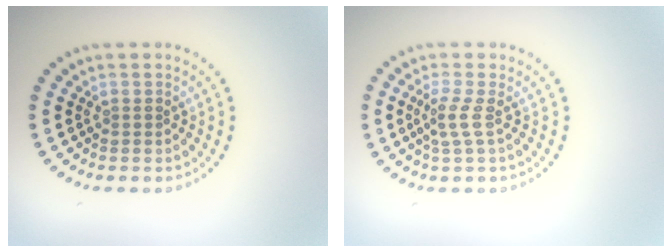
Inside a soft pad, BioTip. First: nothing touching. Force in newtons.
{"total": 1.8, "press": 1.3, "slide": 1.3}